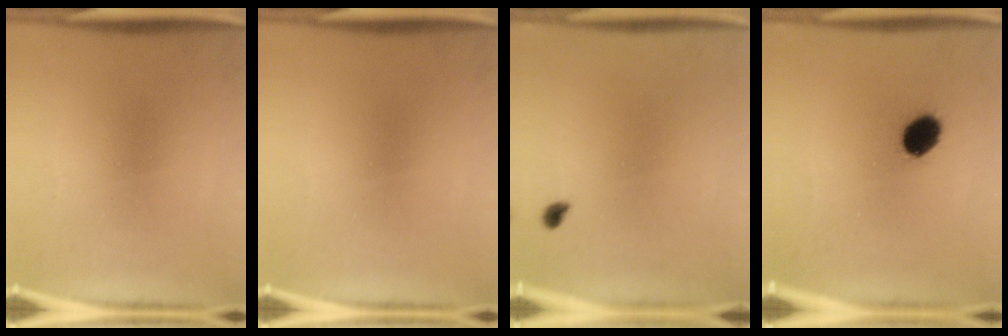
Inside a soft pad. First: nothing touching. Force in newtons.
{"total": 0.0}
{"total": 1.4}
{"total": 7.6}